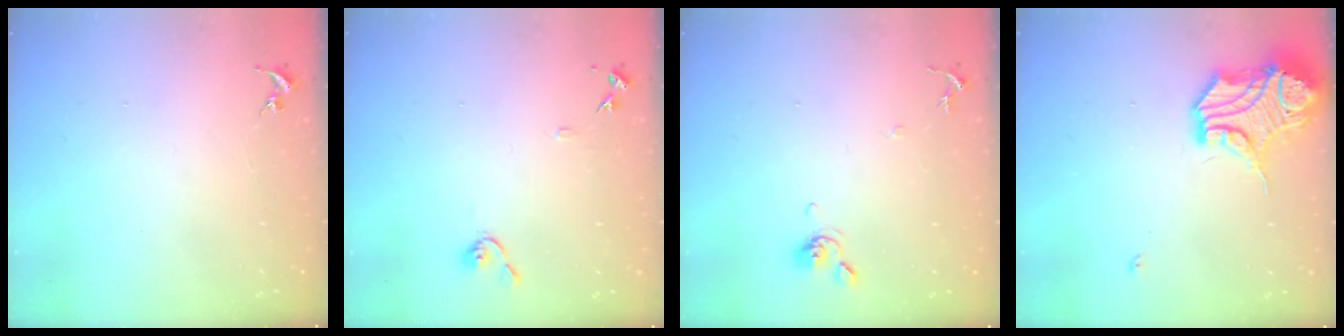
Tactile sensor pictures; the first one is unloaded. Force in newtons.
{"total": 6.2, "press": 6.2, "slide": 0.6}
{"total": 7.3, "press": 7.3, "slide": 0.8}
{"total": 16.3, "press": 16.2, "slide": 2.1}